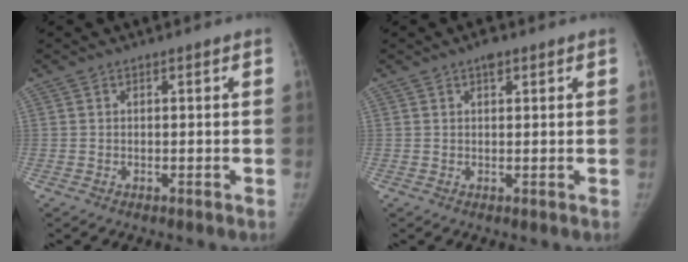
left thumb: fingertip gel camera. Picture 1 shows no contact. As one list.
[{"total": 2.0, "force": [1.2, 0.9, 1.2], "torque": [-0.013, -0.002, 0.015]}]